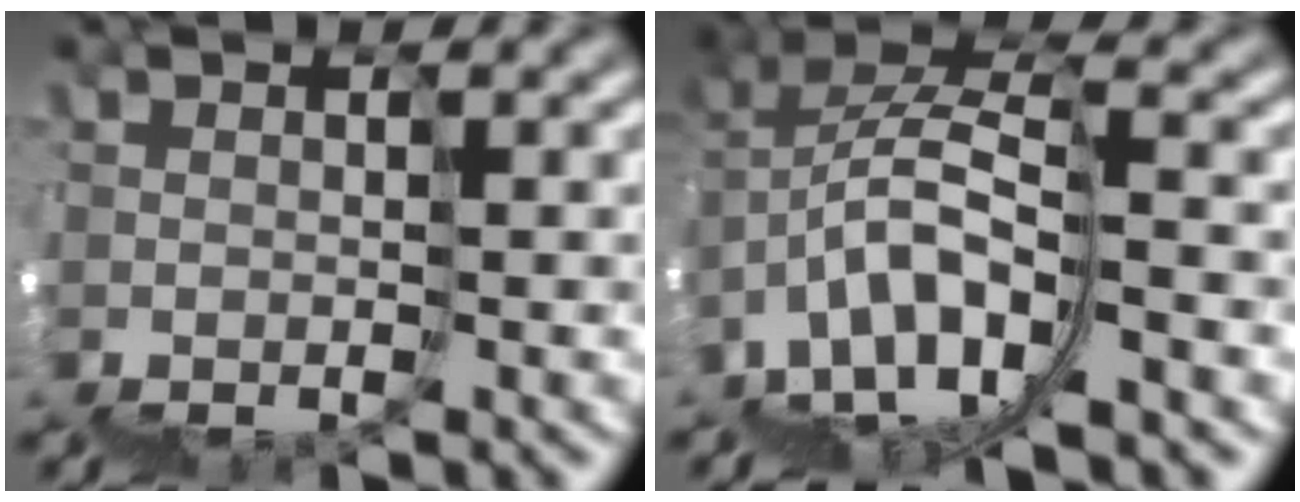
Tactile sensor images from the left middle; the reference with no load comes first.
{"total": 4.2, "force": [-1.1, 1.7, 3.7], "torque": [-0.076, 0.057, -0.030]}